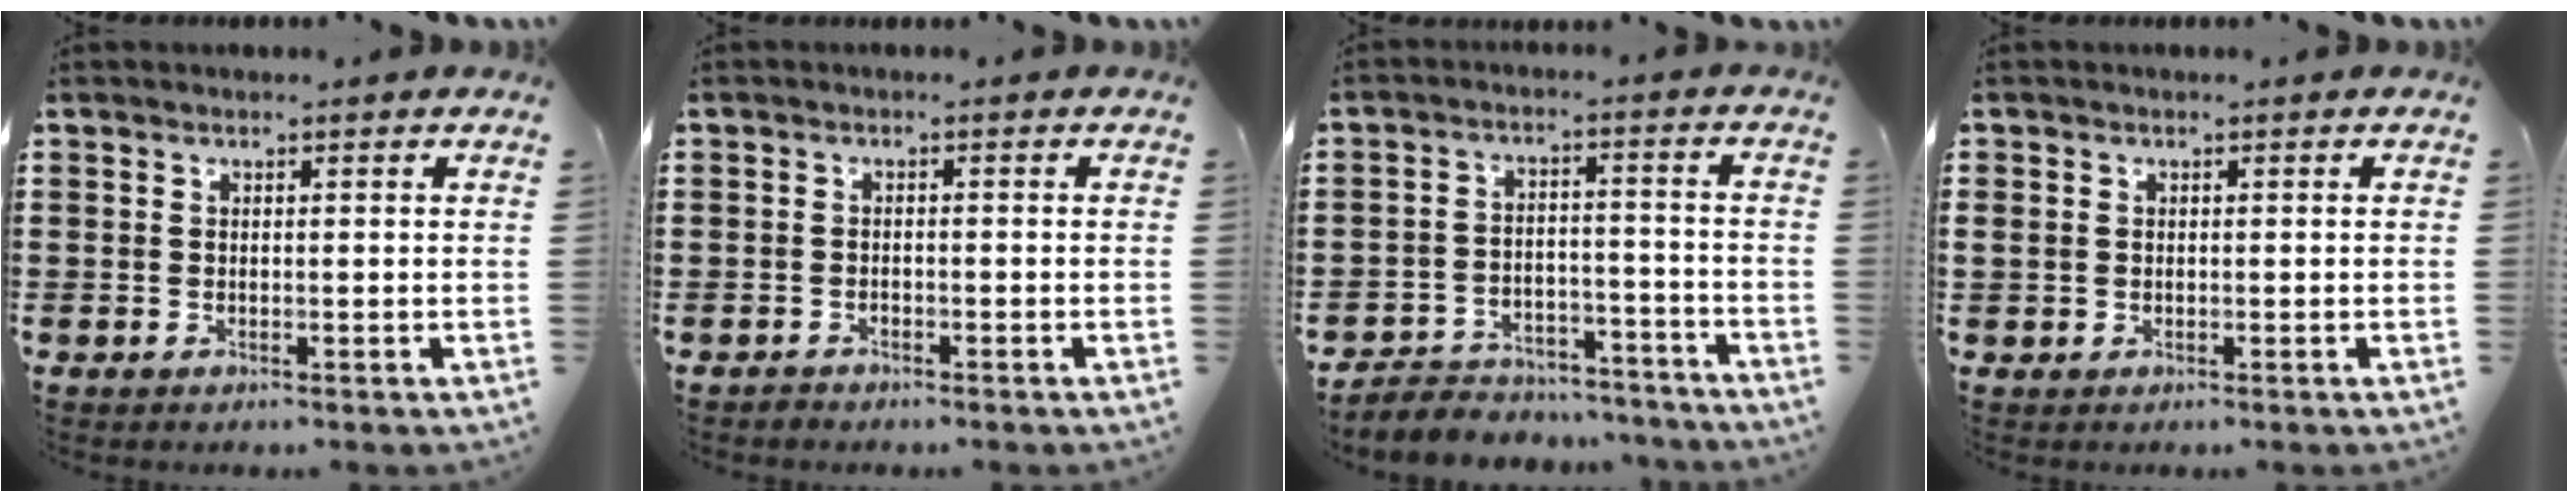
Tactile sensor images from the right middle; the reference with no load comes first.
{"total": 0.9, "force": [-0.8, 0.3, 0.0], "torque": [-0.004, 0.001, -0.018]}
{"total": 4.9, "force": [-4.7, 1.1, 0.1], "torque": [-0.004, 0.013, -0.098]}
{"total": 1.2, "force": [0.2, 1.1, 0.3], "torque": [-0.010, 0.008, 0.003]}